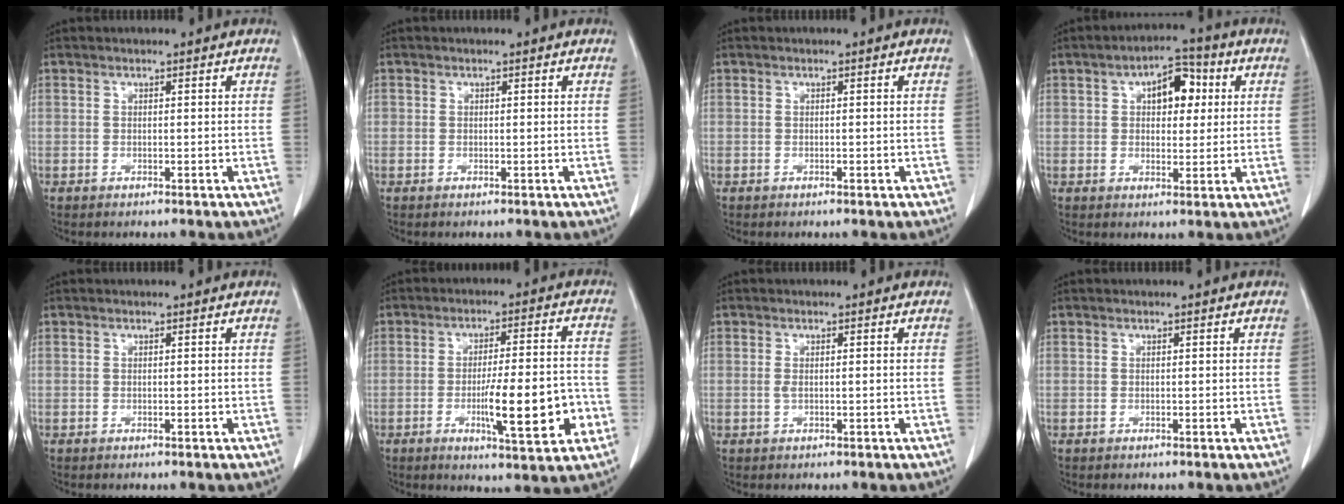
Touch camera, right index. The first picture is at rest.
{"total": 0.0}
{"total": 0.6, "force": [-0.4, 0.2, 0.5], "torque": [-0.011, 0.000, -0.004]}
{"total": 7.2, "force": [2.1, 3.7, 5.8], "torque": [-0.081, 0.024, 0.031]}
{"total": 0.0}
{"total": 12.5, "force": [-3.7, 1.6, 11.8], "torque": [-0.180, -0.005, -0.052]}
{"total": 1.0, "force": [-0.2, 0.2, 0.9], "torque": [-0.020, -0.001, -0.004]}
{"total": 0.0}